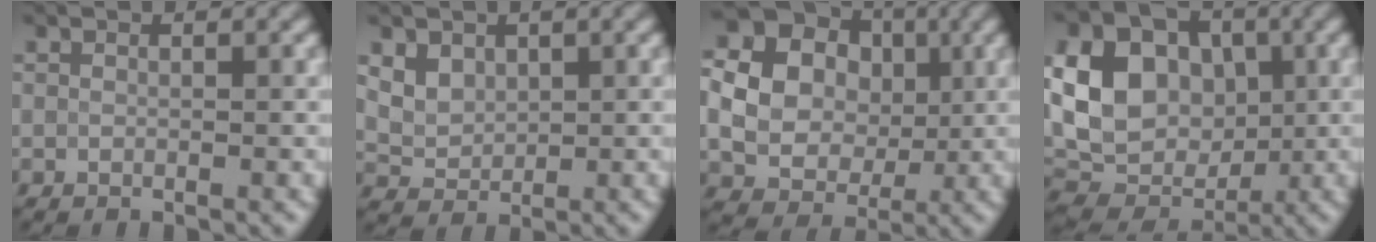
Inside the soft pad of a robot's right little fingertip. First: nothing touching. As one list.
[{"total": 4.3, "force": [2.1, 3.2, 2.1], "torque": [-0.033, 0.012, 0.037]}, {"total": 15.0, "force": [2.3, 13.5, 6.2], "torque": [-0.153, 0.018, 0.013]}, {"total": 10.9, "force": [1.4, 8.5, 6.7], "torque": [-0.131, 0.002, 0.026]}]